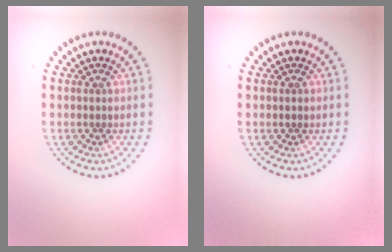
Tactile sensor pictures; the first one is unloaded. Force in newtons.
{"total": 0.5, "press": 0.5, "slide": 0.1}